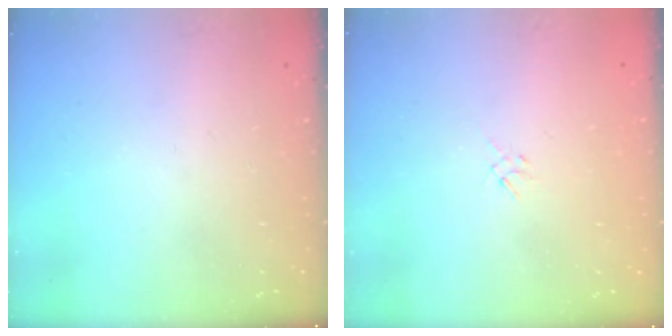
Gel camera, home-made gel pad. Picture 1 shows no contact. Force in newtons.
{"total": 1.3, "press": 1.2, "slide": 0.5}